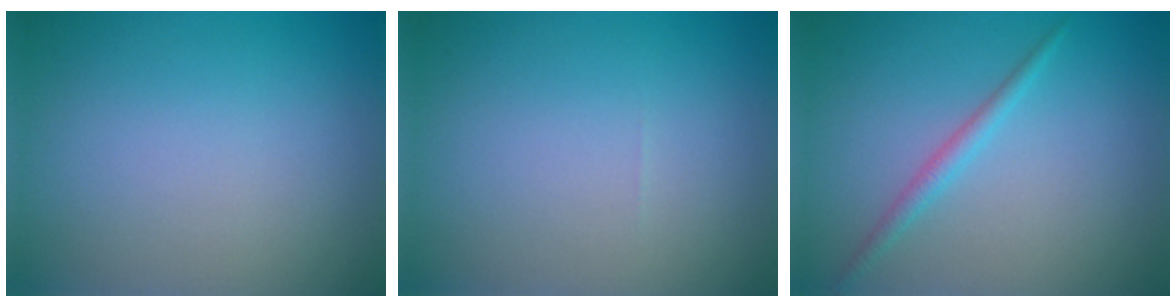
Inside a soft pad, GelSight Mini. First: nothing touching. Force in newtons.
{"total": 0.0}
{"total": 1.6, "press": 1.6, "slide": 0.1}